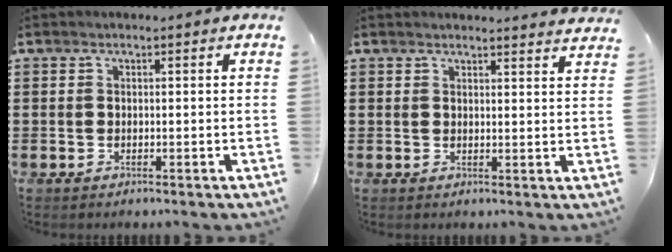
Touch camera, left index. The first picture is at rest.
{"total": 2.2, "force": [2.2, -0.1, 0.1], "torque": [0.001, -0.009, 0.041]}